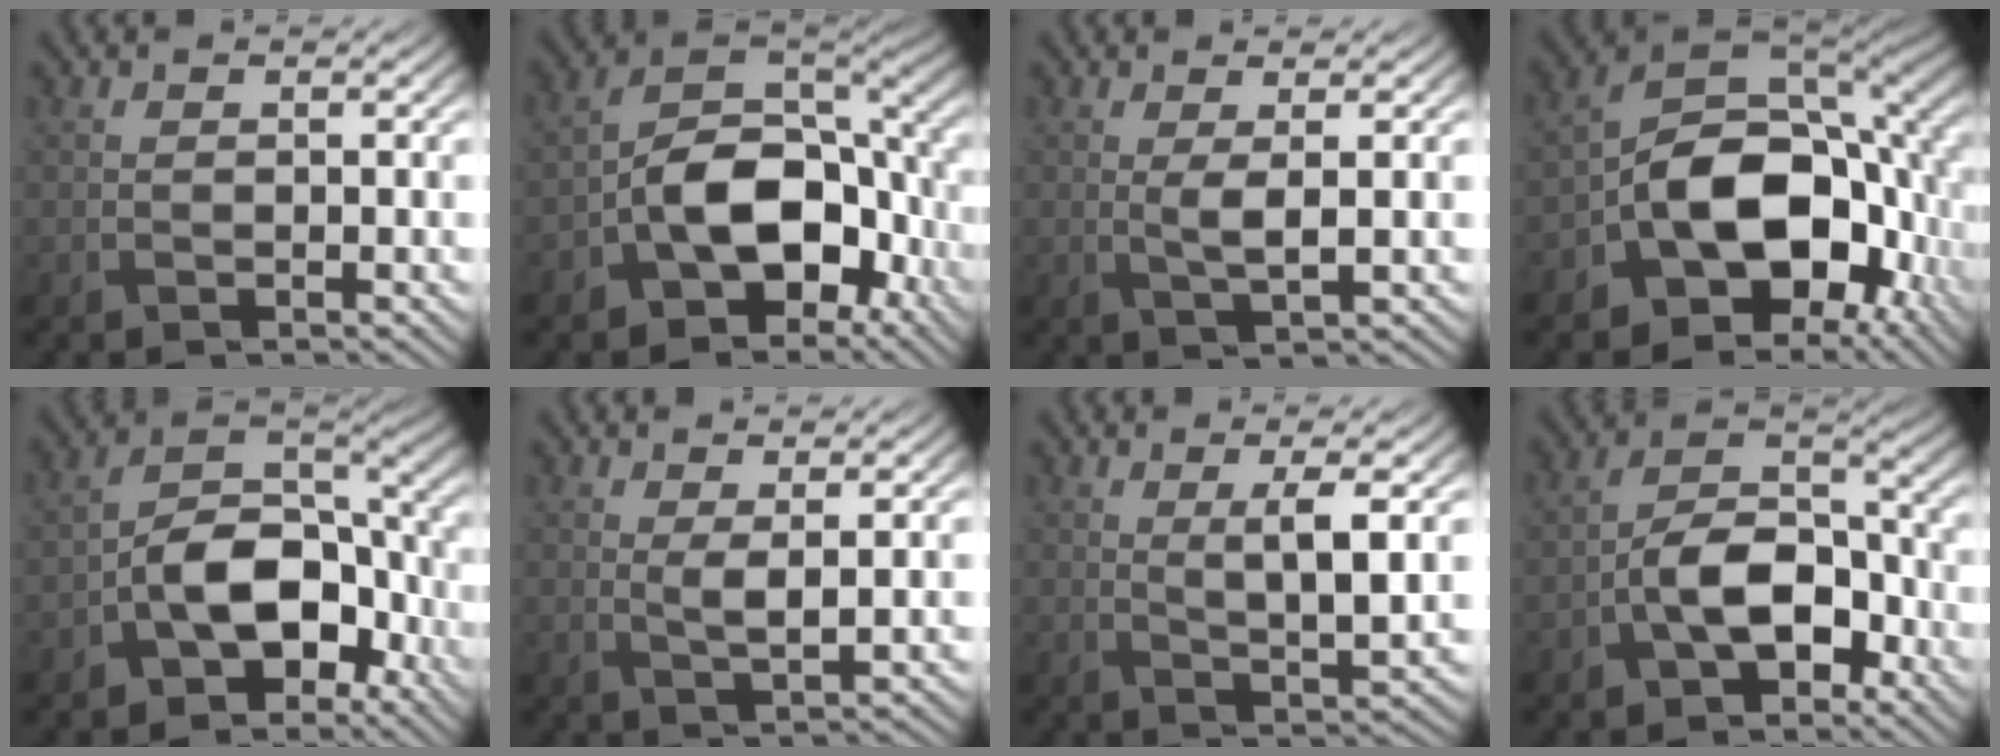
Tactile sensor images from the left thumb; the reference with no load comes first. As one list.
[{"total": 12.3, "force": [-4.6, 7.6, 8.5], "torque": [-0.152, -0.009, -0.094]}, {"total": 2.4, "force": [0.5, 0.4, 2.4], "torque": [-0.052, -0.002, 0.009]}, {"total": 15.3, "force": [-4.8, 10.4, 10.2], "torque": [-0.185, -0.030, -0.089]}, {"total": 10.4, "force": [-4.4, 6.4, 6.9], "torque": [-0.121, -0.001, -0.094]}, {"total": 2.4, "force": [0.9, 0.5, 2.1], "torque": [-0.050, -0.005, 0.019]}, {"total": 5.1, "force": [1.5, 1.1, 4.8], "torque": [-0.091, -0.004, 0.031]}, {"total": 8.3, "force": [-3.5, 4.7, 5.8], "torque": [-0.100, 0.013, -0.073]}]